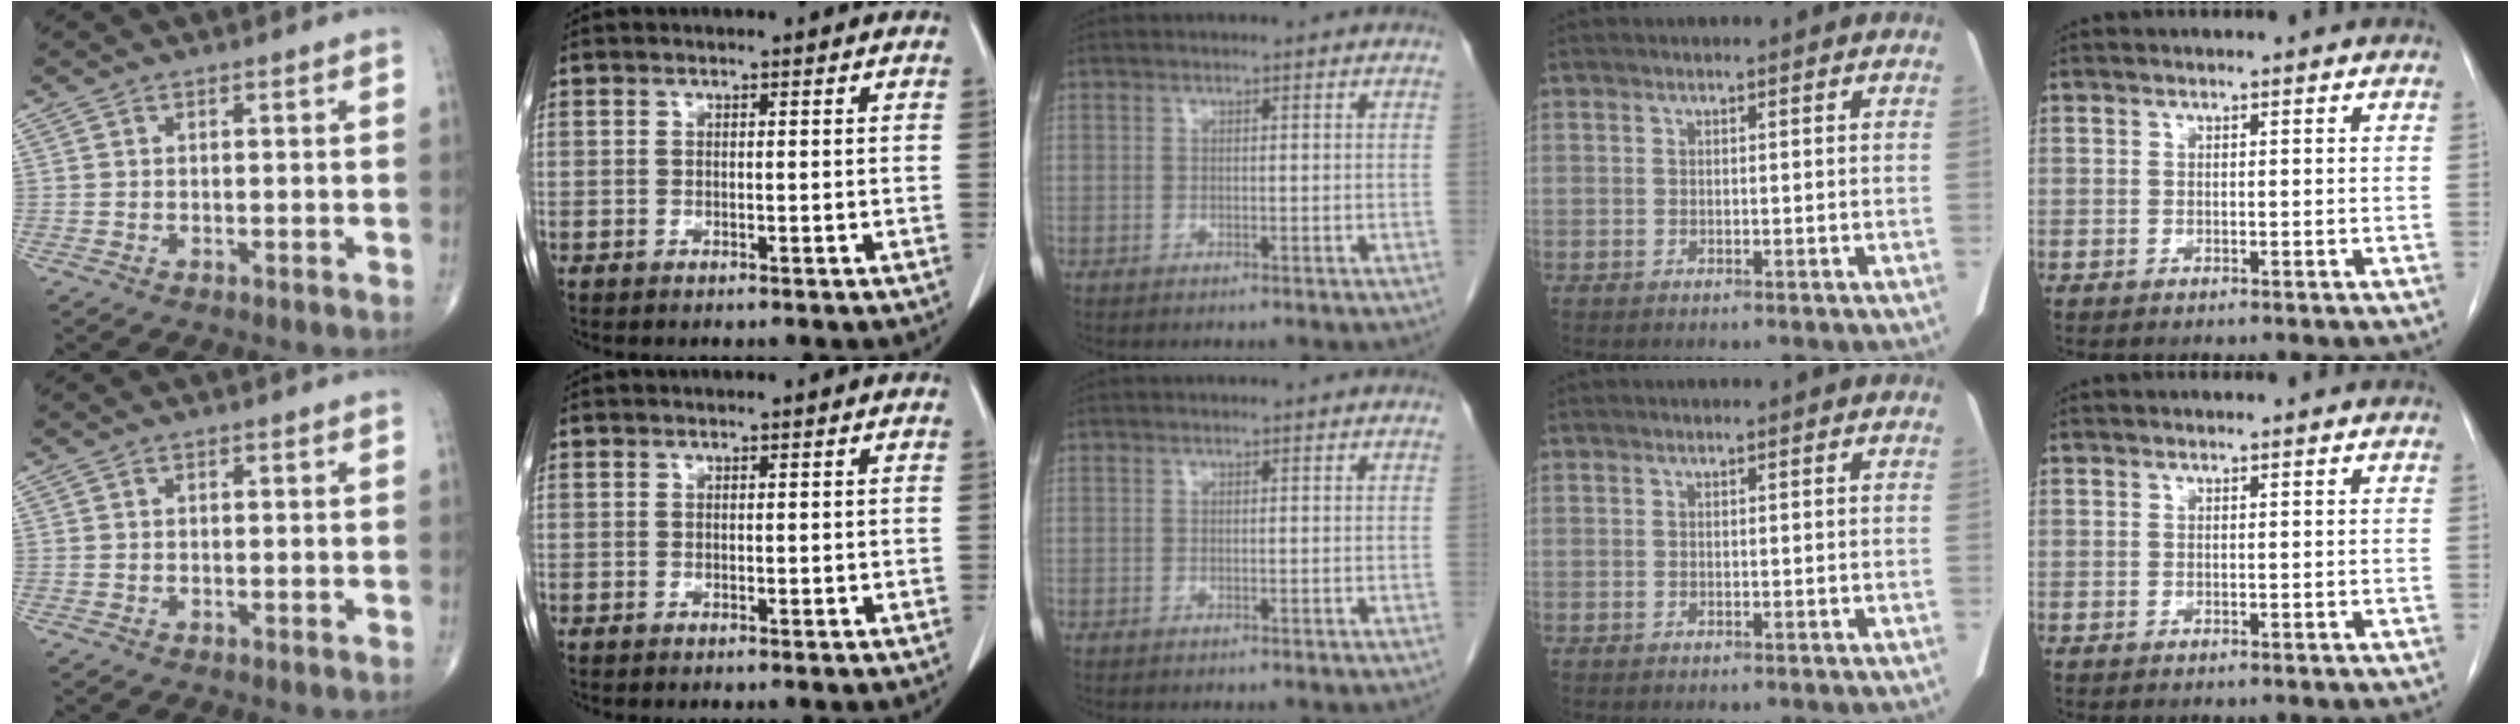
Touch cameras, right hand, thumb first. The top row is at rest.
{"index": {"total": 0.6, "force": [0.1, 0.4, 0.4], "torque": [-0.005, -0.001, 0.003]}}